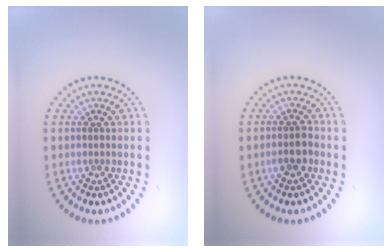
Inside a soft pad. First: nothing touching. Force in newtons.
{"total": 1.7, "press": 1.6, "slide": 0.6}